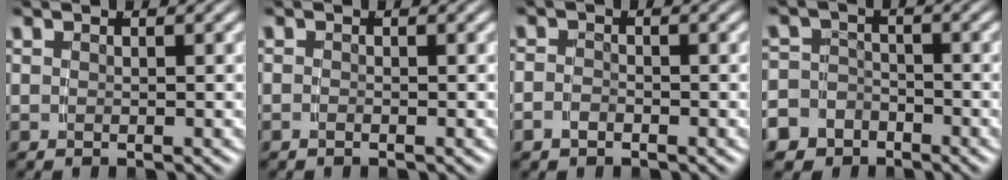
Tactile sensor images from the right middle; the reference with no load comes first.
{"total": 0.7, "force": [-0.6, -0.4, 0.1], "torque": [-0.003, -0.004, -0.010]}
{"total": 1.4, "force": [-1.2, 0.6, 0.4], "torque": [-0.013, -0.010, -0.017]}
{"total": 7.7, "force": [-4.3, 6.1, 1.6], "torque": [-0.035, -0.025, -0.079]}